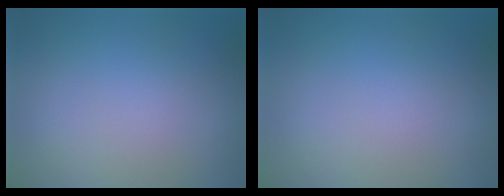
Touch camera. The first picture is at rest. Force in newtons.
{"total": 0.0}